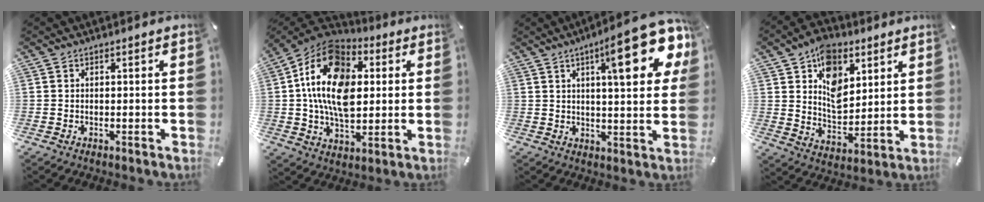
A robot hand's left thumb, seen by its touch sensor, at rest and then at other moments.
{"total": 19.5, "force": [2.9, 13.1, 14.1], "torque": [-0.280, -0.001, 0.046]}
{"total": 19.3, "force": [9.0, 5.2, 16.3], "torque": [-0.227, -0.045, 0.130]}
{"total": 11.8, "force": [5.8, 8.4, 5.9], "torque": [-0.092, -0.029, 0.109]}